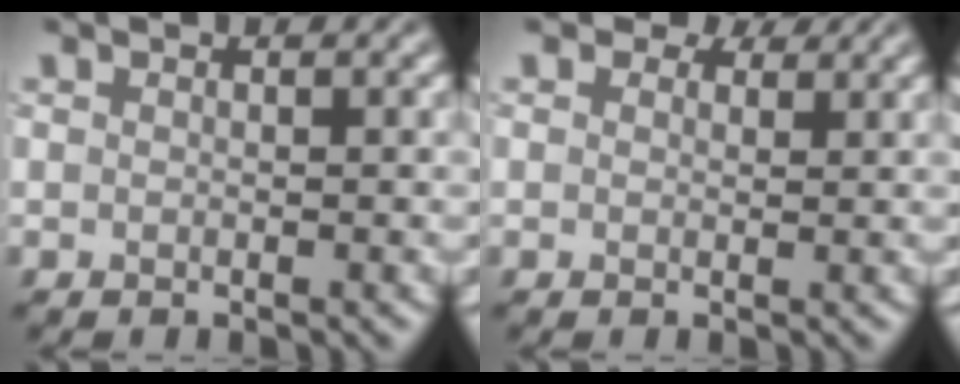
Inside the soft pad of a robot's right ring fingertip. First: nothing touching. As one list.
[{"total": 2.6, "force": [1.9, 1.4, 1.2], "torque": [-0.022, -0.002, 0.017]}]